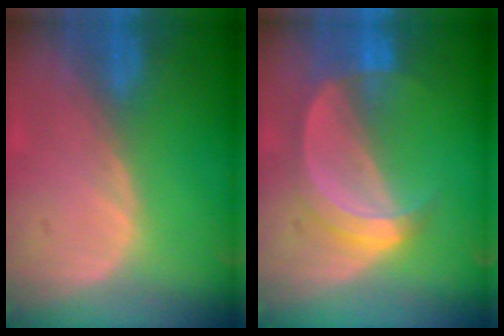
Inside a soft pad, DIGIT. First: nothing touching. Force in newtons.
{"total": 6.1, "press": 5.6, "slide": 2.3}